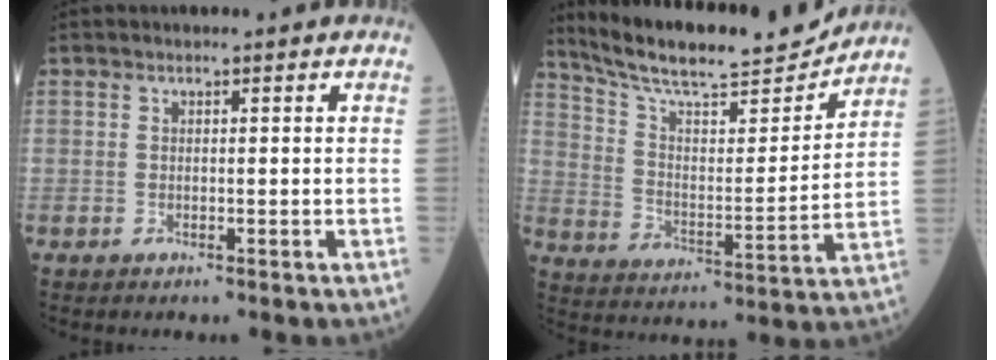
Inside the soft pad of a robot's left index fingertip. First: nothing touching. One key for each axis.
{"total": 17.9, "fx": 16.6, "fy": 1.8, "fz": 6.3, "tx": -0.118, "ty": -0.010, "tz": 0.264}